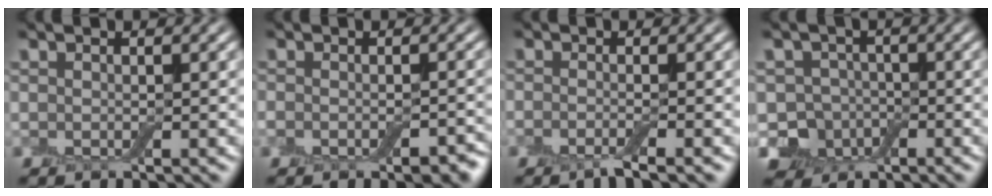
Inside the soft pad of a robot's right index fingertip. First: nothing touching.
{"total": 3.3, "force": [-1.7, 1.3, 2.6], "torque": [-0.045, -0.007, -0.023]}
{"total": 1.9, "force": [-1.2, 0.2, 1.4], "torque": [-0.021, -0.003, -0.030]}
{"total": 4.0, "force": [-1.5, 3.5, 1.3], "torque": [-0.012, -0.001, -0.034]}